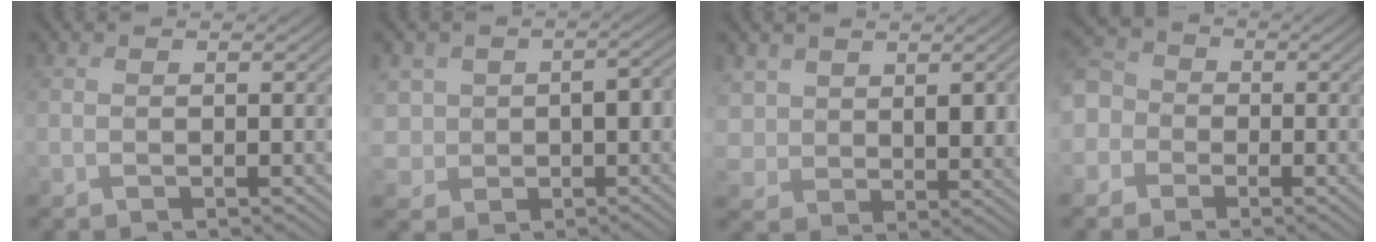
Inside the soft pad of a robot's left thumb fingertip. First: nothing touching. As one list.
[{"total": 6.9, "force": [-0.1, 5.9, 3.4], "torque": [-0.064, -0.007, -0.013]}, {"total": 6.3, "force": [2.6, 4.8, 3.2], "torque": [-0.089, -0.015, 0.052]}, {"total": 6.7, "force": [-1.7, 6.1, 2.1], "torque": [-0.086, 0.003, -0.063]}]